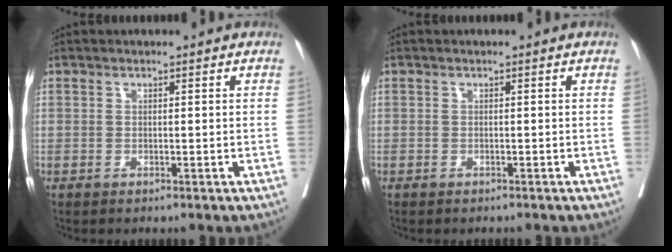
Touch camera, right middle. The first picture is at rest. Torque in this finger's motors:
{"motor_torque": [0.15, -0.30, 0.01, 0.01]}